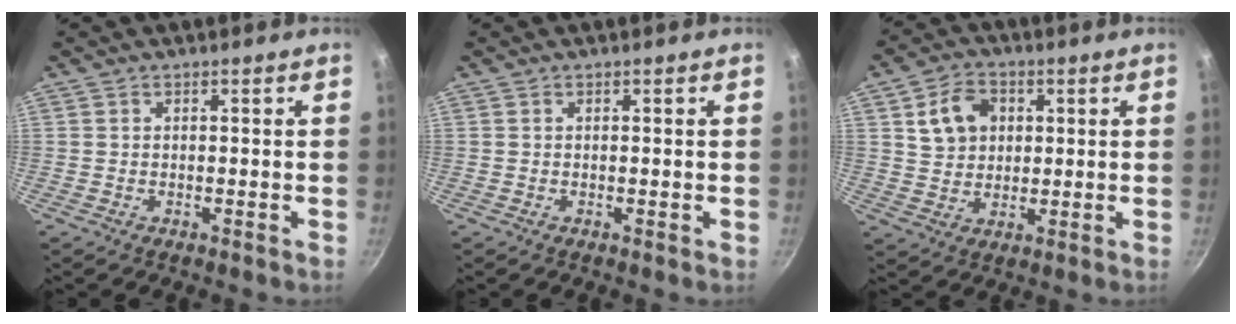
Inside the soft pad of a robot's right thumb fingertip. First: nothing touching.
{"total": 0.0}
{"total": 8.7, "force": [2.5, 6.9, 4.8], "torque": [-0.062, 0.005, 0.041]}